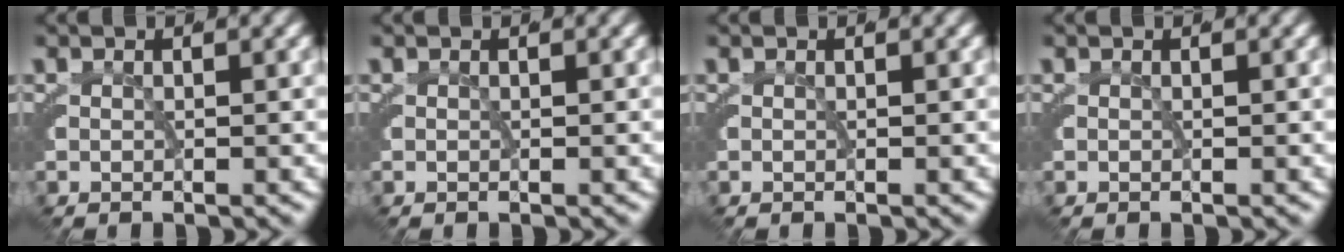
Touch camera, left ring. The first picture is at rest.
{"total": 0.0}
{"total": 0.0}
{"total": 0.0}